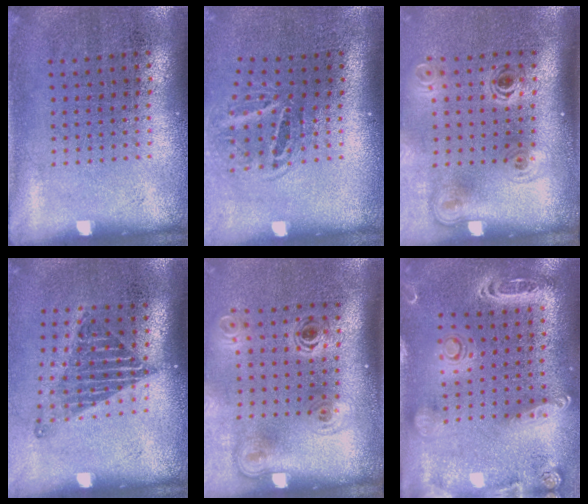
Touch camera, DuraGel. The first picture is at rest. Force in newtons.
{"total": 1.8, "press": 1.2, "slide": 1.3}
{"total": 2.1, "press": 1.4, "slide": 1.5}
{"total": 1.5, "press": 1.2, "slide": 0.9}
{"total": 2.1, "press": 1.4, "slide": 1.5}
{"total": 2.5, "press": 2.3, "slide": 1.1}